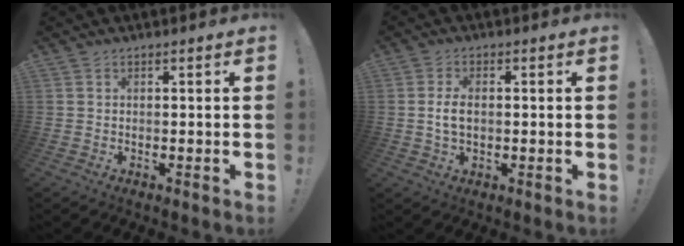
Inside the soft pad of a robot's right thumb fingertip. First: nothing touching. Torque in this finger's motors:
{"motor_torque": [0.09, -0.04, 0.16, 0.35, 0.11]}